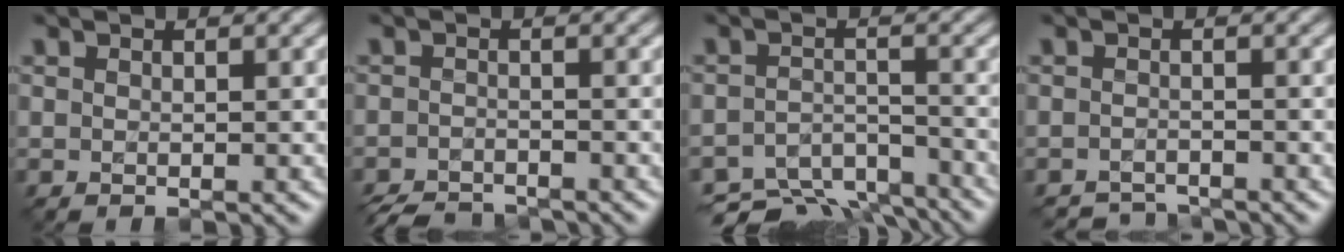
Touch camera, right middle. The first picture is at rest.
{"total": 4.3, "force": [-4.2, 0.6, 0.8], "torque": [-0.011, -0.015, -0.075]}
{"total": 8.9, "force": [-8.0, 2.9, 2.5], "torque": [-0.043, -0.028, -0.117]}
{"total": 2.5, "force": [-2.4, 0.0, -0.4], "torque": [0.011, -0.005, -0.041]}